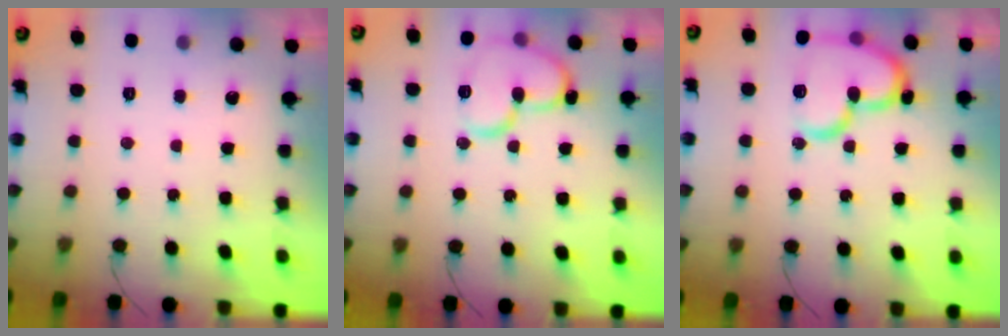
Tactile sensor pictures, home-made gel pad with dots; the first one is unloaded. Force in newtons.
{"total": 14.0, "press": 13.9, "slide": 1.6}
{"total": 18.4, "press": 18.2, "slide": 2.4}